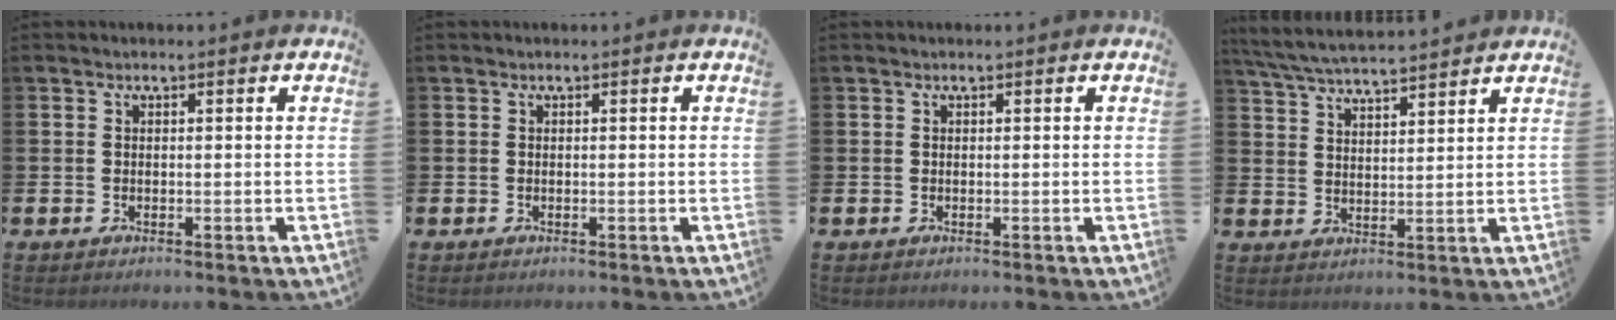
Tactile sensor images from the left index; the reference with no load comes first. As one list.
[{"total": 0.0}, {"total": 0.0}, {"total": 5.7, "force": [5.6, 0.2, 1.1], "torque": [-0.039, -0.029, 0.100]}]